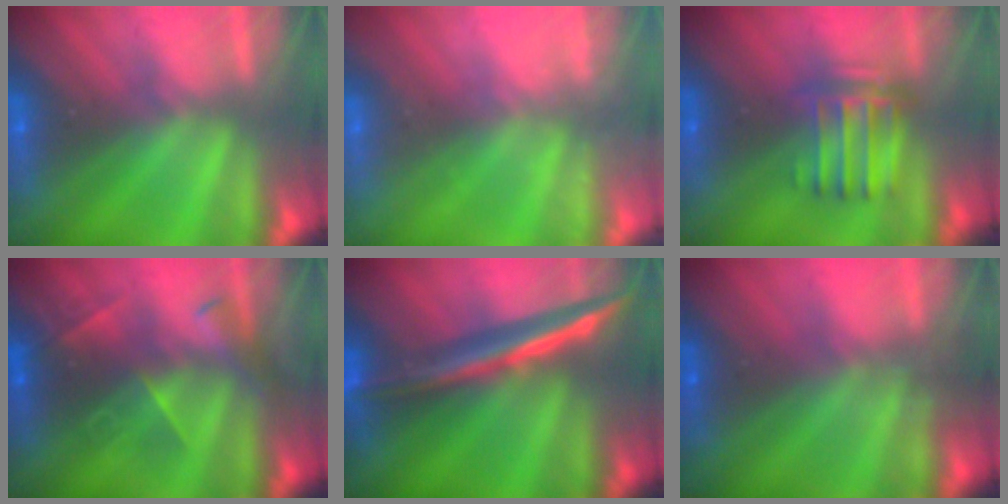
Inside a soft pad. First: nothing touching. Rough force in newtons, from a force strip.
{"total": 2.2}
{"total": 4.7}
{"total": 2.9}
{"total": 2.8}
{"total": 1.2}